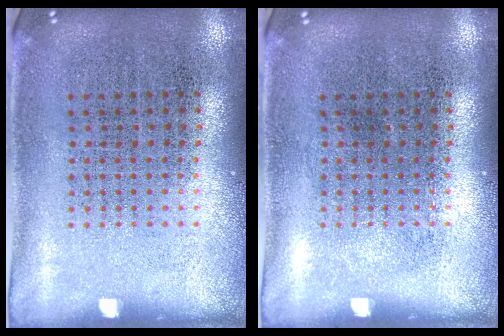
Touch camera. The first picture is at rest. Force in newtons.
{"total": 0.0}